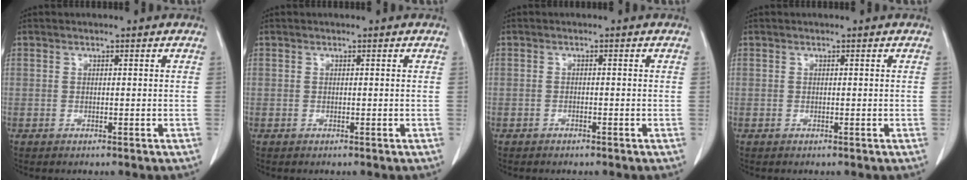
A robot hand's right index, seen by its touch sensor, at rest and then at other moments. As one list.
[{"total": 0.0}, {"total": 0.5, "force": [-0.5, 0.2, 0.1], "torque": [-0.003, 0.000, -0.009]}, {"total": 0.0}]